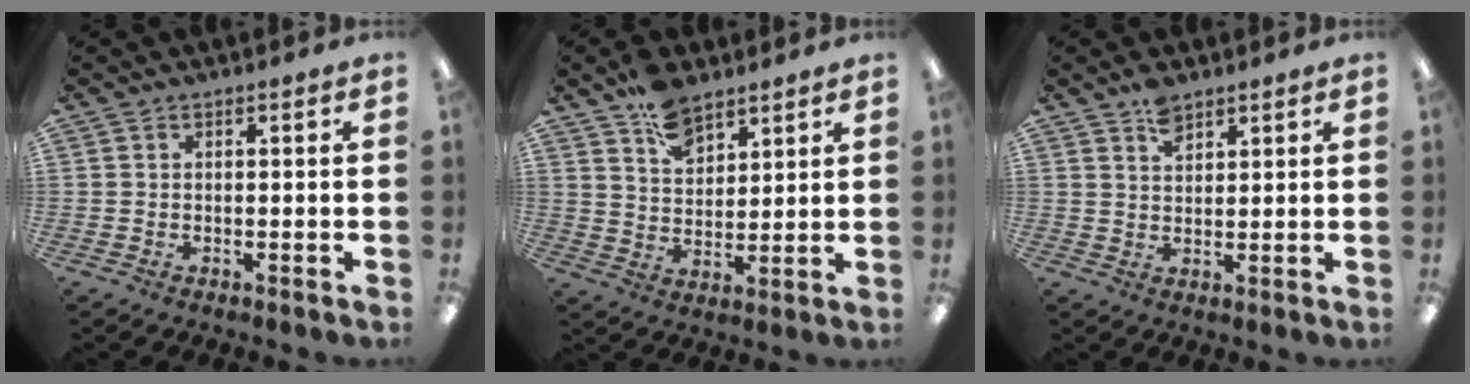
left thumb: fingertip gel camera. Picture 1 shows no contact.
{"total": 9.0, "force": [6.5, 4.9, 3.9], "torque": [-0.066, -0.031, 0.119]}
{"total": 4.3, "force": [3.2, 2.0, 1.9], "torque": [-0.028, -0.013, 0.058]}